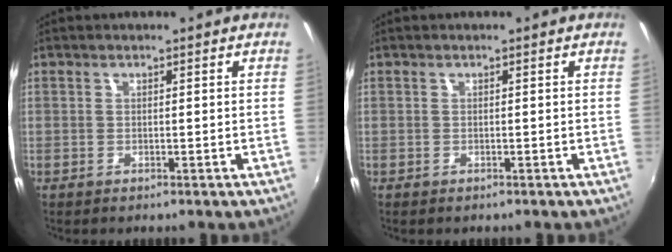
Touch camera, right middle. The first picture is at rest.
{"total": 0.0}